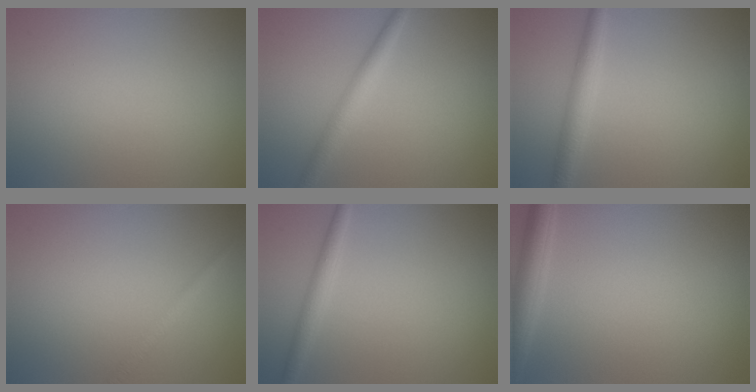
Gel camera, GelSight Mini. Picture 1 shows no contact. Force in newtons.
{"total": 2.4, "press": 2.4, "slide": 0.1}
{"total": 2.4, "press": 2.4, "slide": 0.1}
{"total": 1.1, "press": 1.1, "slide": 0.1}
{"total": 1.9, "press": 1.9, "slide": 0.2}
{"total": 3.0, "press": 3.0, "slide": 0.2}